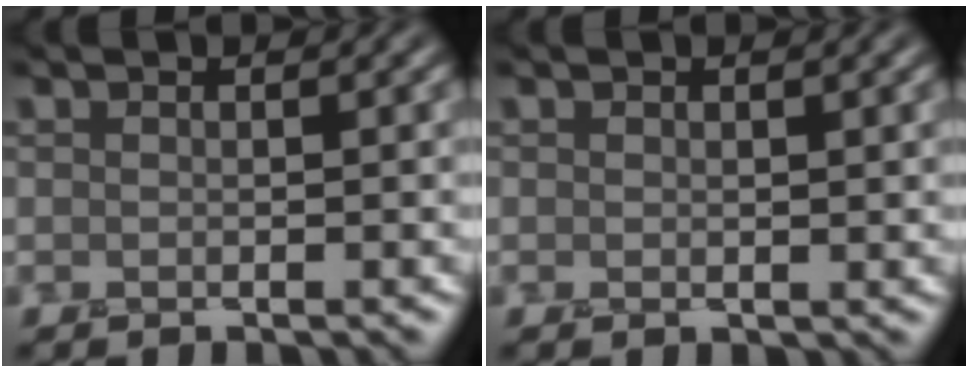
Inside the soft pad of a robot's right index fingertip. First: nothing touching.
{"total": 0.6, "force": [0.3, 0.4, 0.4], "torque": [-0.006, -0.002, 0.008]}